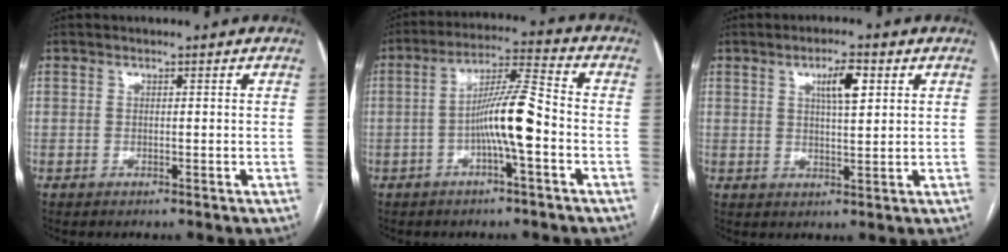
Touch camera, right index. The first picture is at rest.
{"total": 9.2, "force": [-2.5, 0.4, 8.8], "torque": [-0.163, 0.017, -0.046]}
{"total": 5.1, "force": [2.1, 1.1, 4.5], "torque": [-0.075, 0.004, 0.037]}